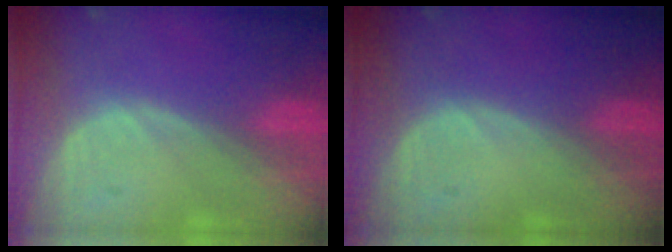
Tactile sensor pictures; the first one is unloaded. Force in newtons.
{"total": 0.0}